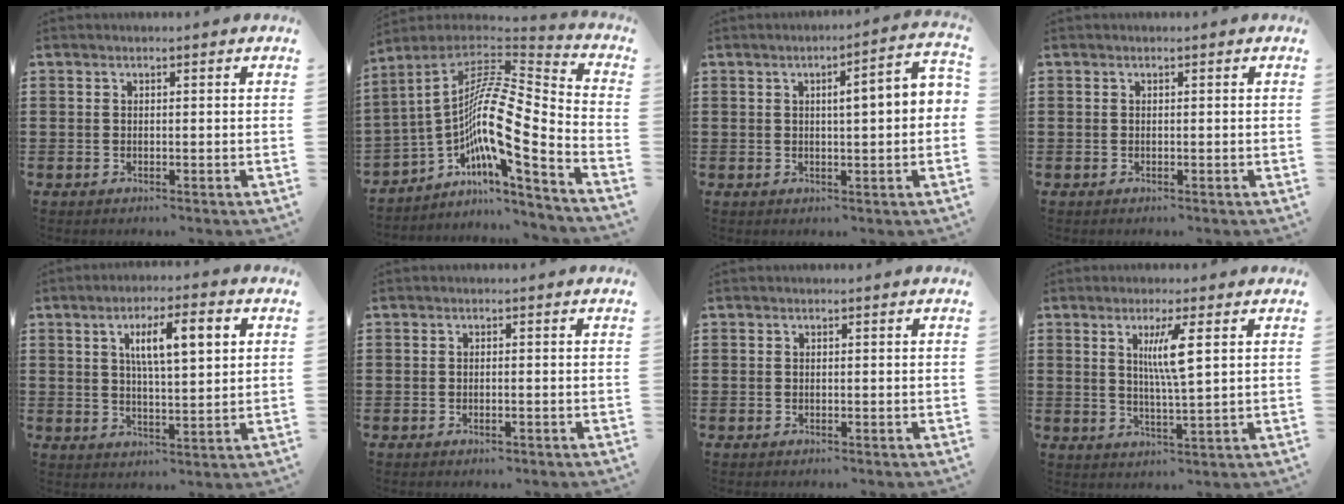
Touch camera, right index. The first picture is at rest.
{"total": 11.2, "force": [-2.0, 2.2, 10.8], "torque": [-0.229, -0.033, -0.057]}
{"total": 3.9, "force": [0.3, 0.4, 3.9], "torque": [-0.063, -0.003, -0.002]}
{"total": 0.0}
{"total": 7.9, "force": [2.5, 2.1, 7.2], "torque": [-0.135, 0.007, 0.037]}
{"total": 0.6, "force": [-0.3, 0.1, 0.5], "torque": [-0.010, -0.004, -0.005]}
{"total": 0.0}
{"total": 5.6, "force": [1.9, 0.2, 5.3], "torque": [-0.107, -0.001, 0.027]}